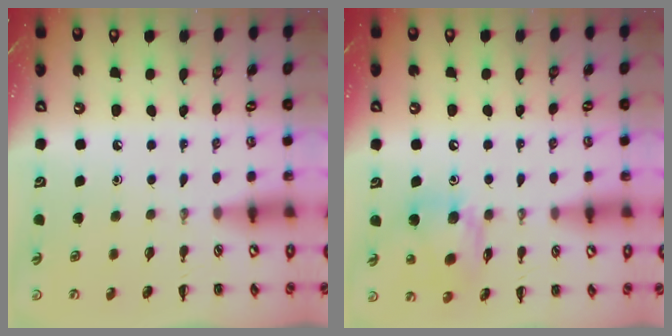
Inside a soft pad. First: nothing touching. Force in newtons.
{"total": 13.3, "press": 12.9, "slide": 3.3}